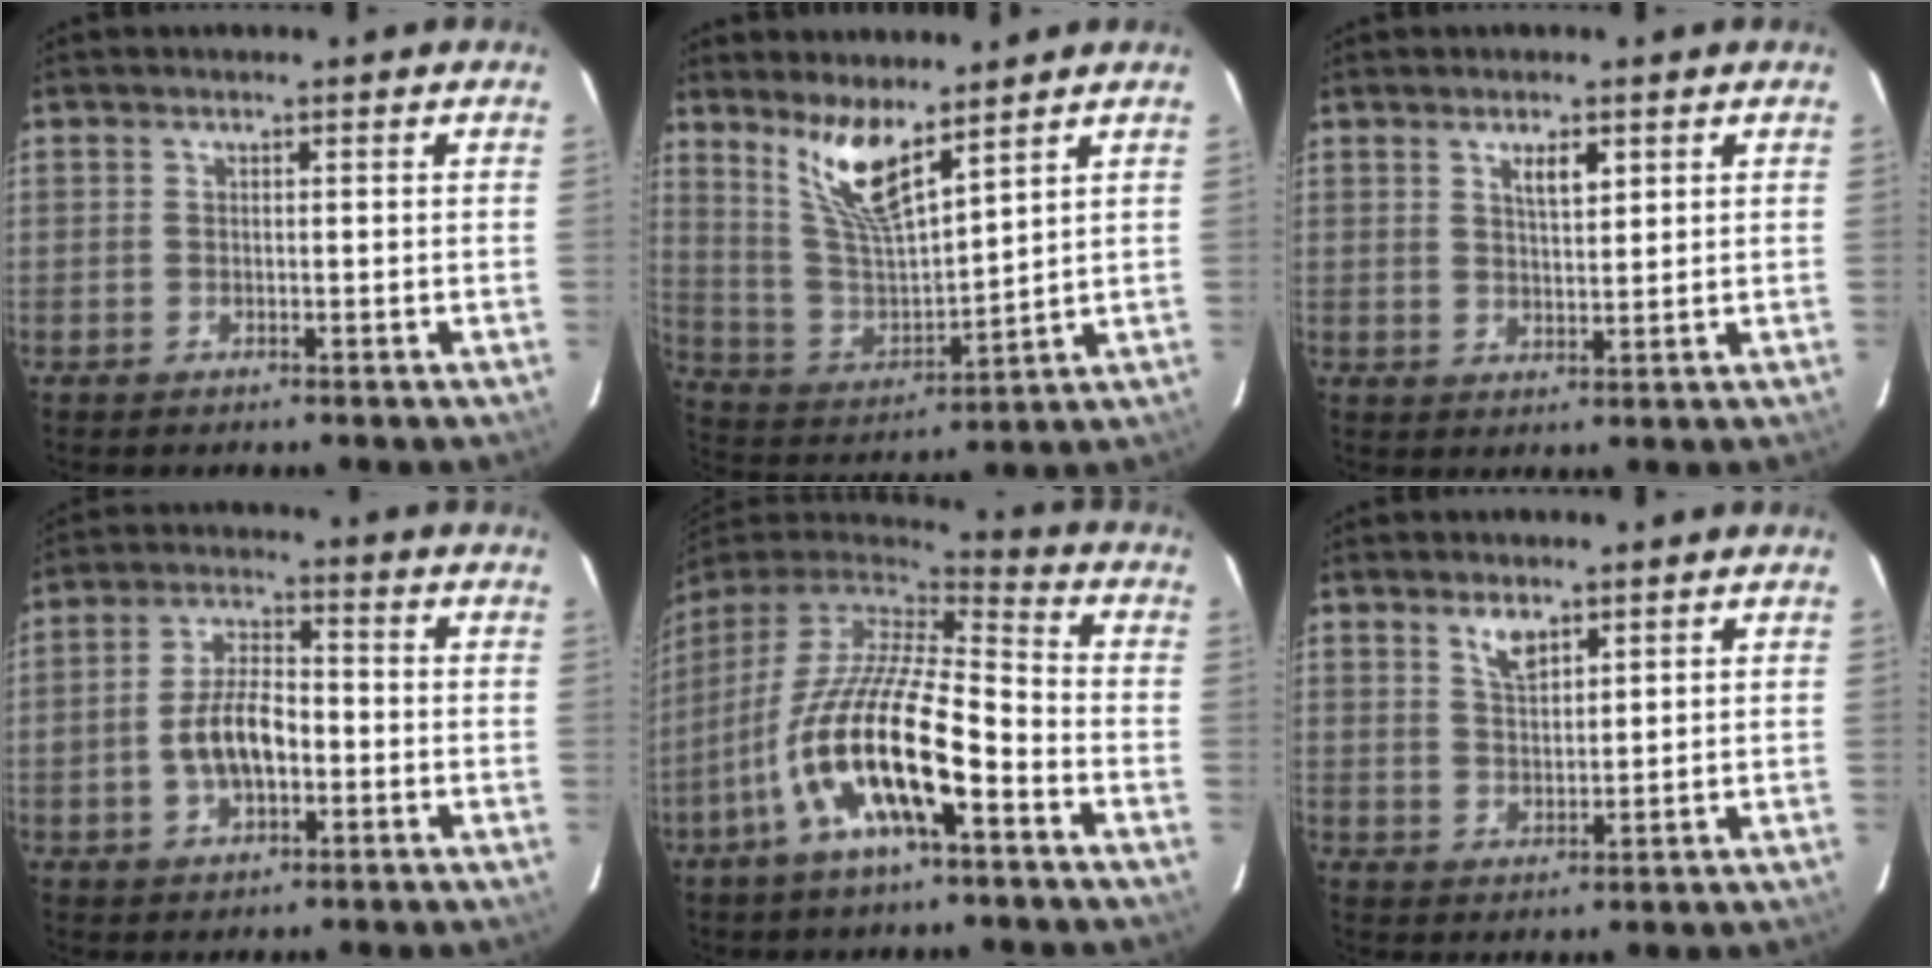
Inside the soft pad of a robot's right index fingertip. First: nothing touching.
{"total": 10.9, "force": [7.7, 2.3, 7.3], "torque": [-0.142, -0.010, 0.163]}
{"total": 3.6, "force": [1.8, 1.3, 2.8], "torque": [-0.045, 0.002, 0.033]}
{"total": 8.1, "force": [-2.0, 4.1, 6.7], "torque": [-0.133, 0.012, -0.031]}
{"total": 18.3, "force": [-8.1, 4.8, 15.7], "torque": [-0.293, -0.029, -0.159]}
{"total": 4.1, "force": [2.8, 1.7, 2.5], "torque": [-0.044, 0.001, 0.052]}